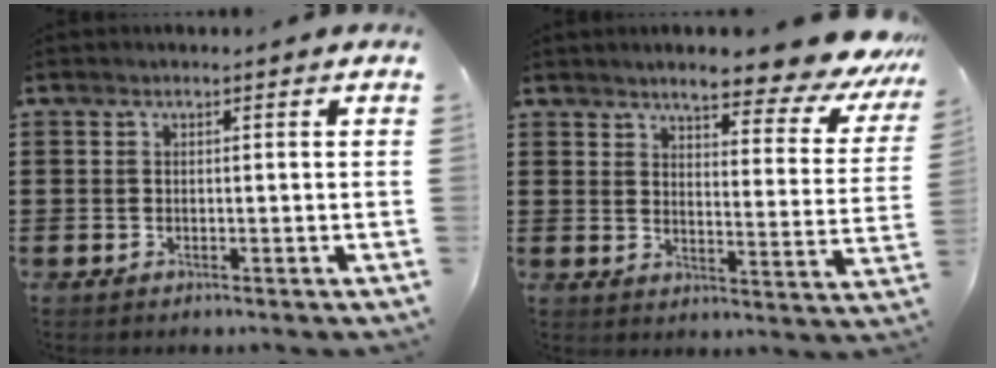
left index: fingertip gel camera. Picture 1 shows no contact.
{"total": 7.5, "force": [6.5, 0.6, 3.7], "torque": [-0.074, -0.041, 0.108]}